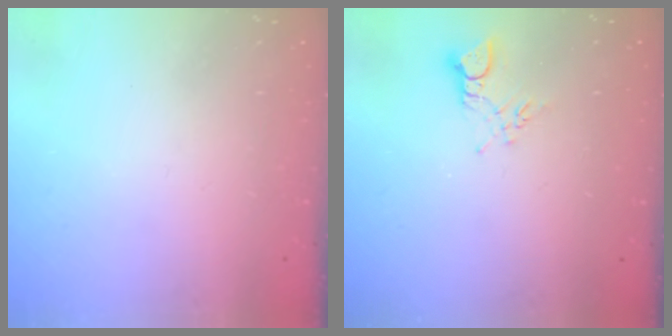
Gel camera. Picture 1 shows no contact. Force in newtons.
{"total": 2.6, "press": 2.6, "slide": 0.4}